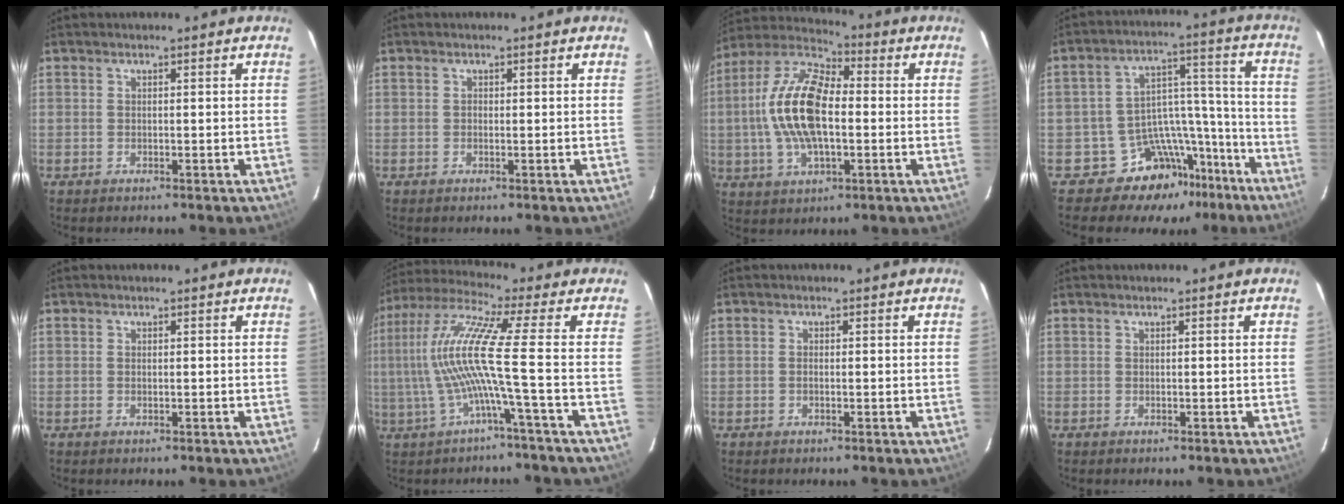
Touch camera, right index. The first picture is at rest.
{"total": 0.0}
{"total": 16.3, "force": [-0.5, 7.6, 14.4], "torque": [-0.291, 0.013, -0.015]}
{"total": 13.0, "force": [-10.5, 7.3, 2.1], "torque": [-0.022, 0.070, -0.157]}
{"total": 0.0}
{"total": 11.5, "force": [-1.8, -2.4, 11.1], "torque": [-0.214, 0.000, -0.030]}
{"total": 0.6, "force": [0.0, 0.4, 0.4], "torque": [-0.007, 0.003, -0.002]}
{"total": 0.0}